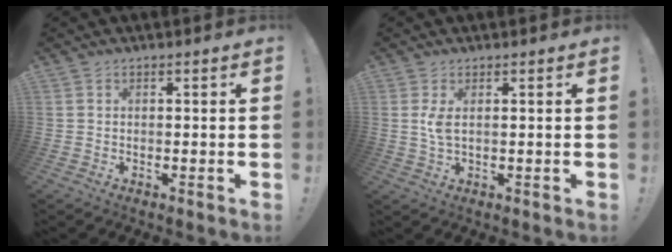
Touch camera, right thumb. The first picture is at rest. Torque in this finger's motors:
{"motor_torque": [0.59, 0.51, 0.73, -0.07, 0.00]}